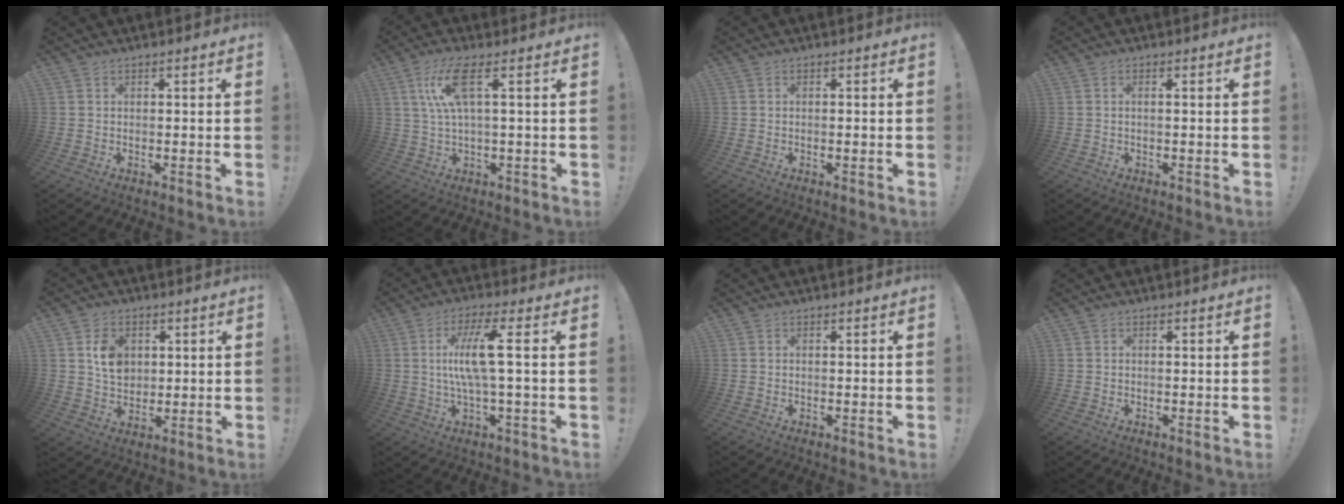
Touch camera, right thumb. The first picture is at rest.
{"total": 9.8, "force": [3.1, 2.2, 9.1], "torque": [-0.171, 0.000, 0.052]}
{"total": 0.6, "force": [-0.3, 0.0, 0.5], "torque": [-0.008, 0.000, -0.005]}
{"total": 1.1, "force": [-0.3, 0.0, 1.0], "torque": [-0.020, 0.001, -0.006]}
{"total": 8.1, "force": [2.1, 6.6, 4.2], "torque": [-0.050, -0.002, 0.039]}
{"total": 11.1, "force": [1.2, 1.1, 11.0], "torque": [-0.217, -0.004, 0.008]}
{"total": 0.0}
{"total": 0.0}